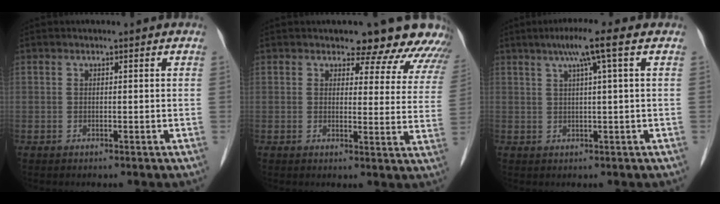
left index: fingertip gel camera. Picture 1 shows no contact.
{"total": 13.0, "force": [11.8, 4.4, 3.4], "torque": [0.006, -0.031, 0.095]}
{"total": 5.2, "force": [2.7, -0.9, 4.3], "torque": [-0.081, 0.009, 0.047]}